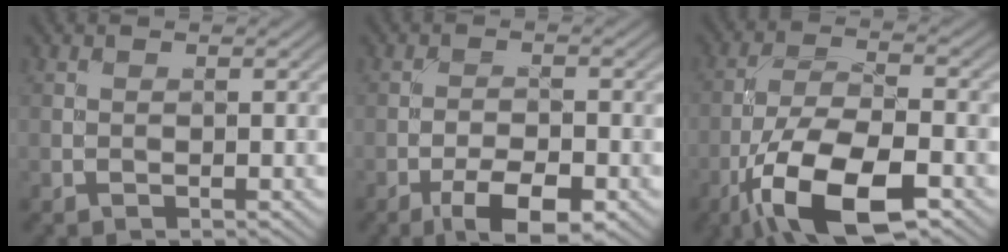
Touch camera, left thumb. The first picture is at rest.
{"total": 6.4, "force": [-3.7, 2.2, 4.8], "torque": [-0.080, 0.002, -0.062]}
{"total": 12.9, "force": [-6.6, 4.8, 9.9], "torque": [-0.197, -0.009, -0.135]}